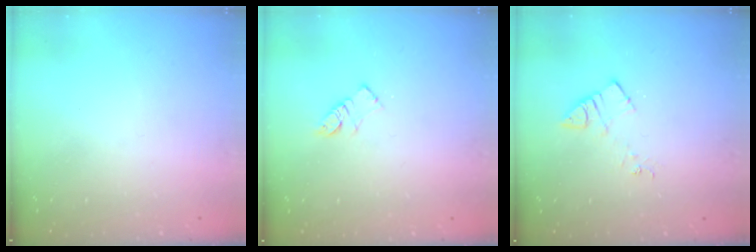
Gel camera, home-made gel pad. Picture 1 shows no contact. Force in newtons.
{"total": 5.8, "press": 5.8, "slide": 0.4}
{"total": 5.2, "press": 5.2, "slide": 0.7}